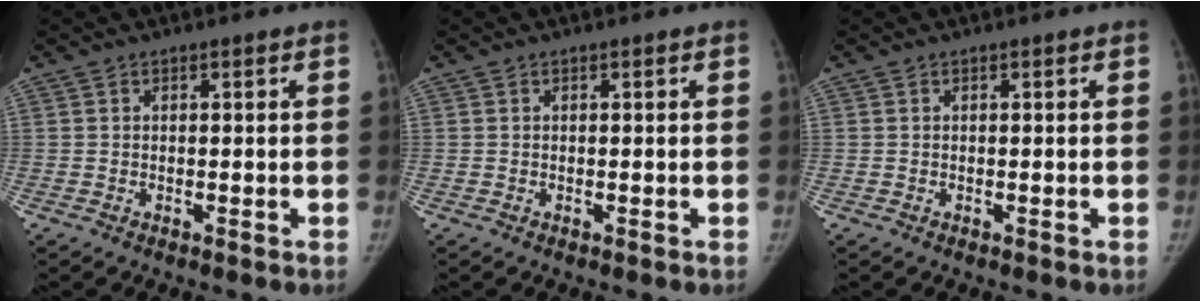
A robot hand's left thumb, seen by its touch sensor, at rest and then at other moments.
{"total": 0.0}
{"total": 0.0}